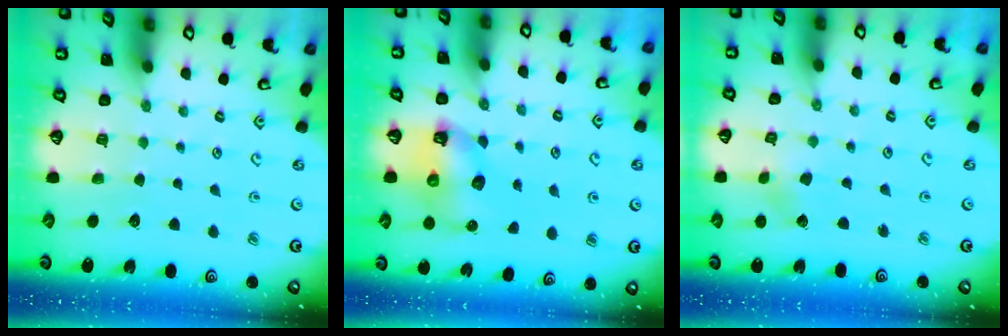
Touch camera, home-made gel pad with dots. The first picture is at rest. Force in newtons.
{"total": 6.8, "press": 6.8, "slide": 0.2}
{"total": 2.3, "press": 2.3, "slide": 0.4}